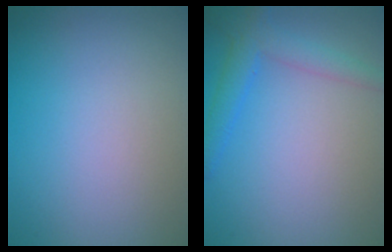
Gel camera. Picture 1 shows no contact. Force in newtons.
{"total": 2.9, "press": 2.9, "slide": 0.1}